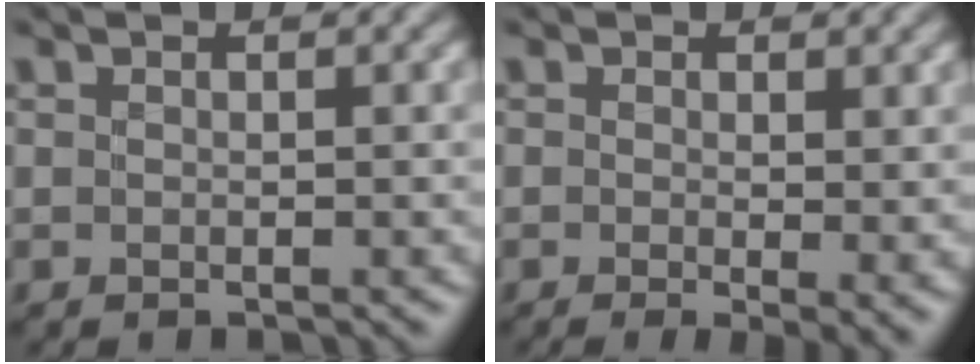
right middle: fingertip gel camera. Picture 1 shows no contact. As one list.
[{"total": 2.7, "force": [0.3, 0.7, 2.6], "torque": [-0.031, -0.011, 0.007]}]